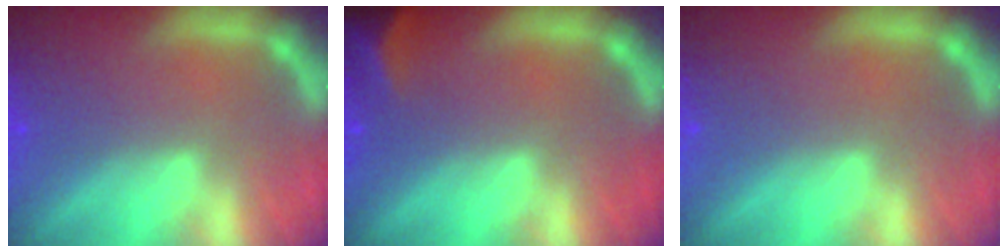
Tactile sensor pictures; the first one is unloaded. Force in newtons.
{"total": 4.0}
{"total": 0.0}